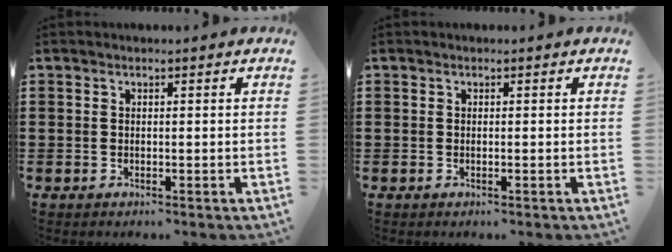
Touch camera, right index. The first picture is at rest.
{"total": 0.0}